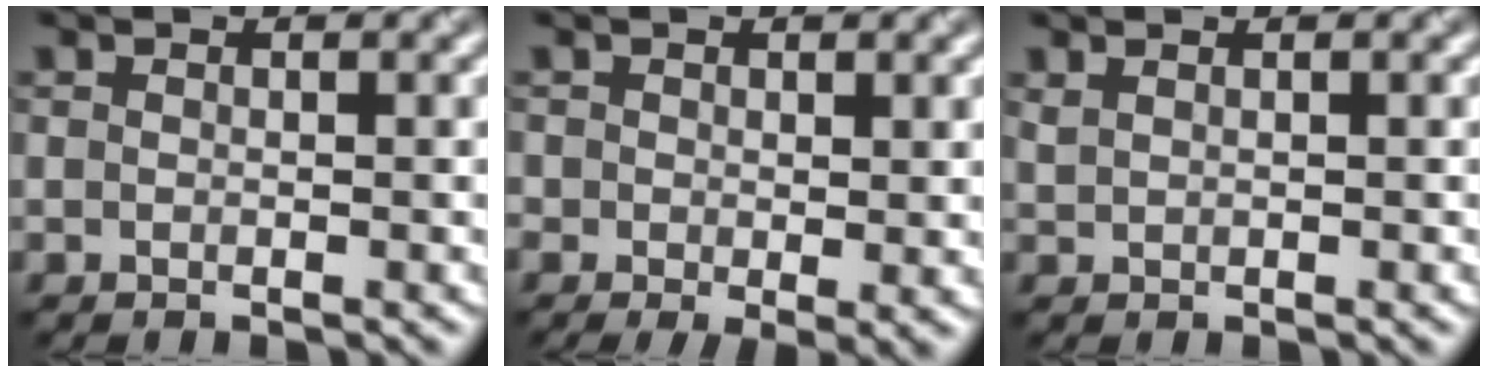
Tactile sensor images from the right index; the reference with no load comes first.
{"total": 2.6, "force": [-0.2, 1.4, 2.2], "torque": [-0.040, -0.012, -0.004]}
{"total": 0.8, "force": [0.7, 0.2, 0.3], "torque": [-0.017, -0.002, 0.021]}